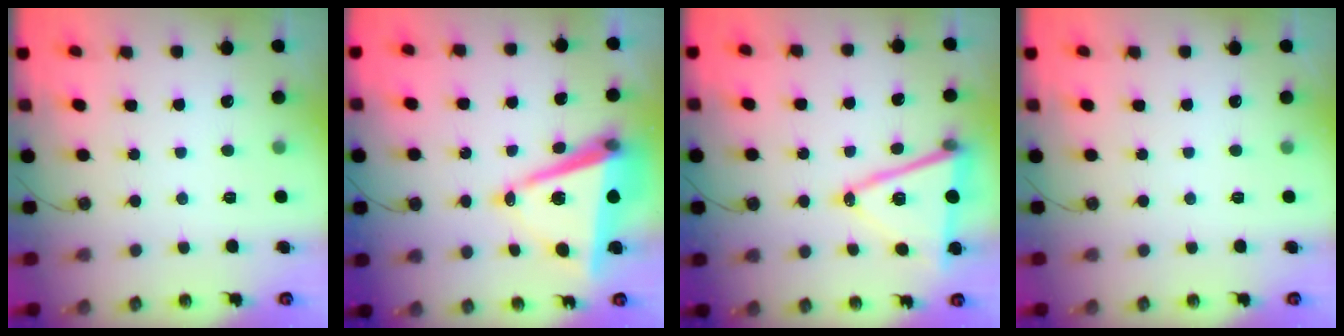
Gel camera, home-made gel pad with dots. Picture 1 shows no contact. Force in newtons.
{"total": 11.8, "press": 11.2, "slide": 3.8}
{"total": 14.7, "press": 14.2, "slide": 3.8}
{"total": 0.0}